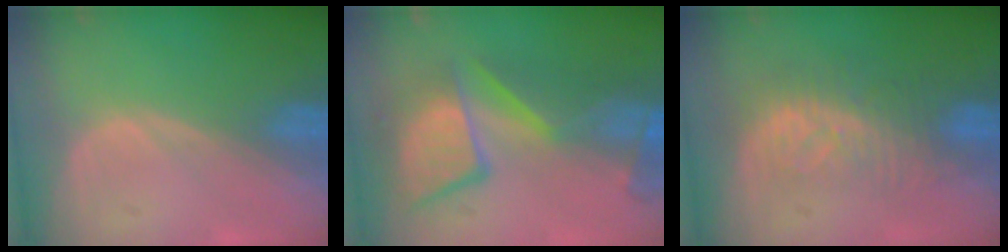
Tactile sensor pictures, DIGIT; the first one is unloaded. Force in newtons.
{"total": 11.0, "press": 10.3, "slide": 3.8}
{"total": 8.2, "press": 7.2, "slide": 3.9}